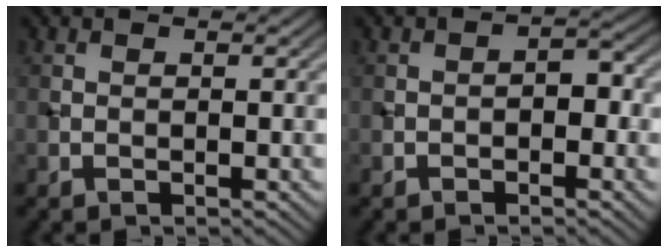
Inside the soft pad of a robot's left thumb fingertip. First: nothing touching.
{"total": 2.3, "force": [-0.8, 1.2, 1.7], "torque": [-0.025, 0.005, -0.019]}